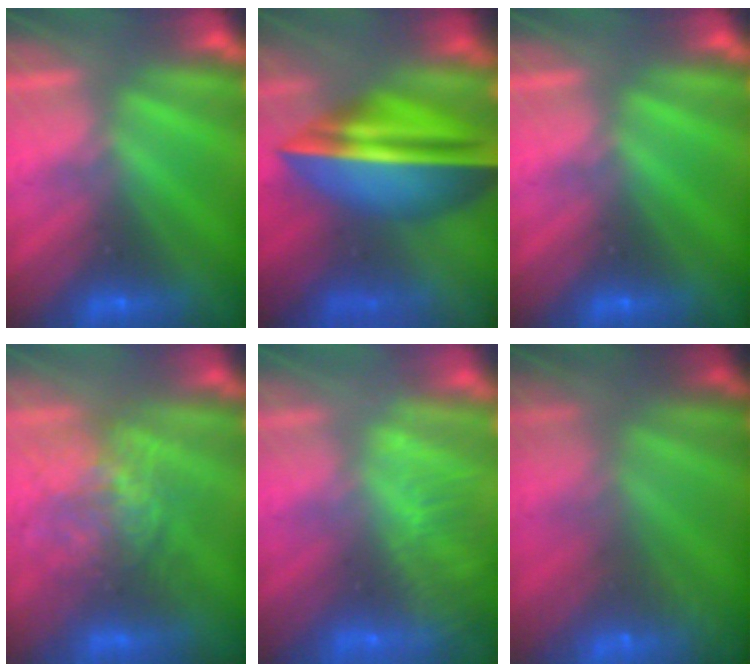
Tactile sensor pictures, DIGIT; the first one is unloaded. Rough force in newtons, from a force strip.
{"total": 7.0}
{"total": 0.0}
{"total": 3.7}
{"total": 3.3}
{"total": 7.8}